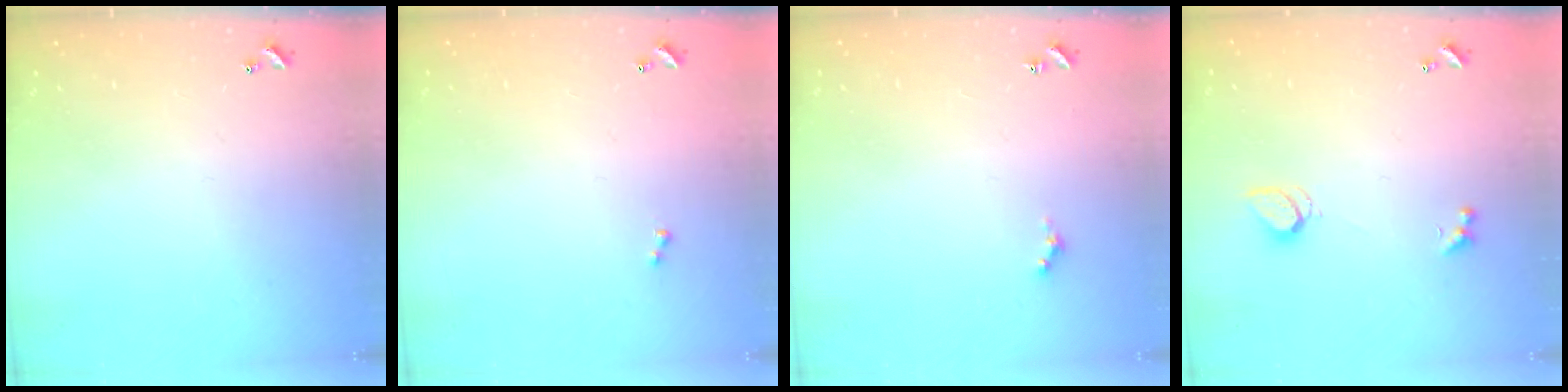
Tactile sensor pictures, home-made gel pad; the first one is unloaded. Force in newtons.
{"total": 0.7, "press": 0.6, "slide": 0.4}
{"total": 1.4, "press": 1.3, "slide": 0.4}
{"total": 1.3, "press": 1.3, "slide": 0.4}